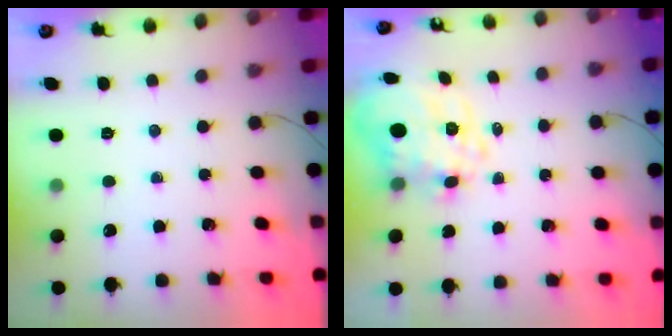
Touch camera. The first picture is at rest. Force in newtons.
{"total": 4.0, "press": 3.1, "slide": 2.5}